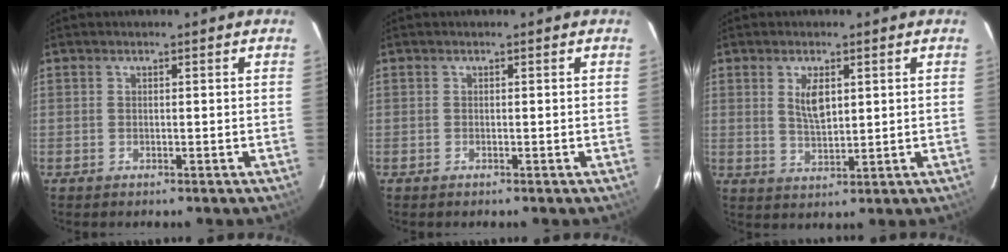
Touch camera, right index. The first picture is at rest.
{"total": 0.0}
{"total": 4.8, "force": [1.6, 2.1, 4.0], "torque": [-0.071, -0.002, 0.034]}